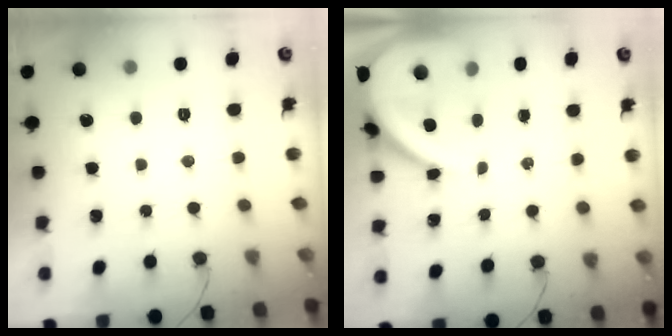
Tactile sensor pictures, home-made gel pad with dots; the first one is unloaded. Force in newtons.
{"total": 9.6, "press": 9.5, "slide": 1.2}